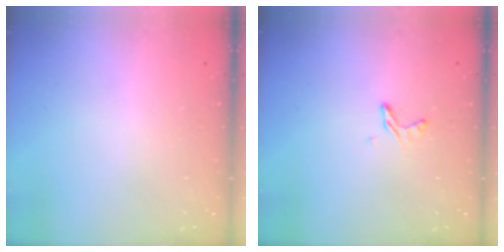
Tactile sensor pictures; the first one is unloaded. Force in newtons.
{"total": 4.4, "press": 4.4, "slide": 0.4}